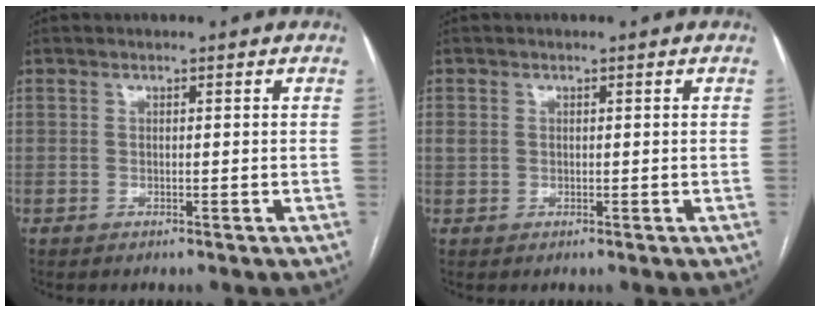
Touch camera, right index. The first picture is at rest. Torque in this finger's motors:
{"motor_torque": [-0.05, 0.04, 0.07, 0.02]}